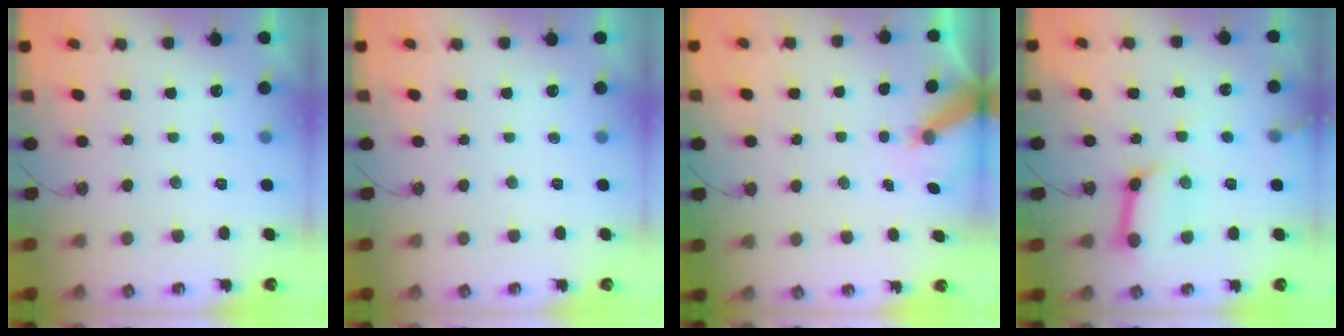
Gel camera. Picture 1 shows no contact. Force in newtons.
{"total": 0.0}
{"total": 6.8, "press": 6.7, "slide": 0.8}
{"total": 10.9, "press": 10.8, "slide": 1.5}